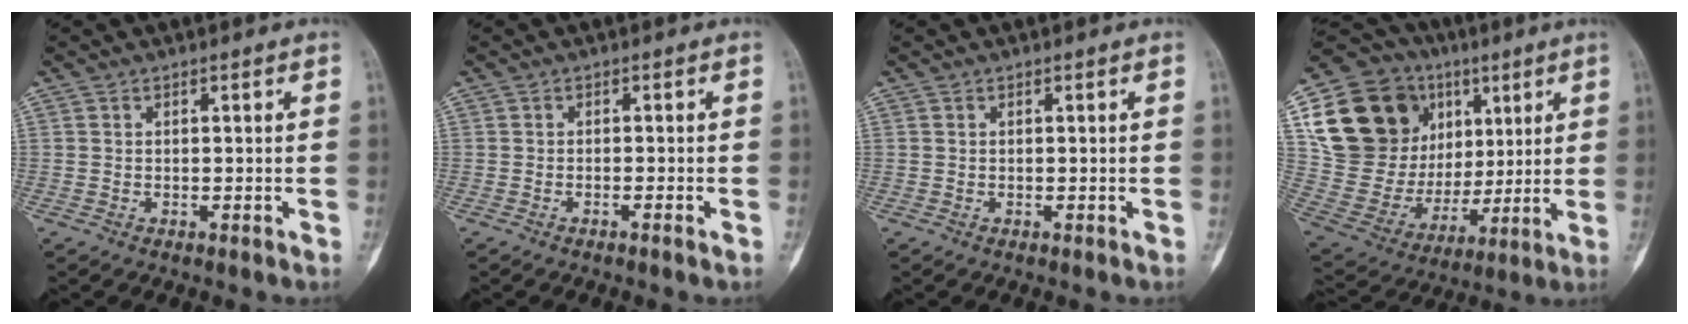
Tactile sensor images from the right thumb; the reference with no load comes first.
{"total": 0.9, "force": [-0.6, -0.1, 0.7], "torque": [-0.017, 0.004, -0.009]}
{"total": 0.0}
{"total": 26.9, "force": [9.8, 20.2, 14.8], "torque": [-0.243, 0.021, 0.193]}